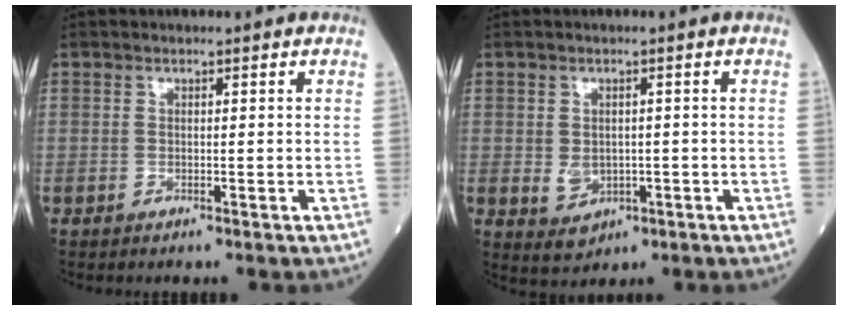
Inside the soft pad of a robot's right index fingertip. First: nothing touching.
{"total": 3.7, "force": [-0.7, 3.0, 2.1], "torque": [-0.034, -0.002, 0.003]}